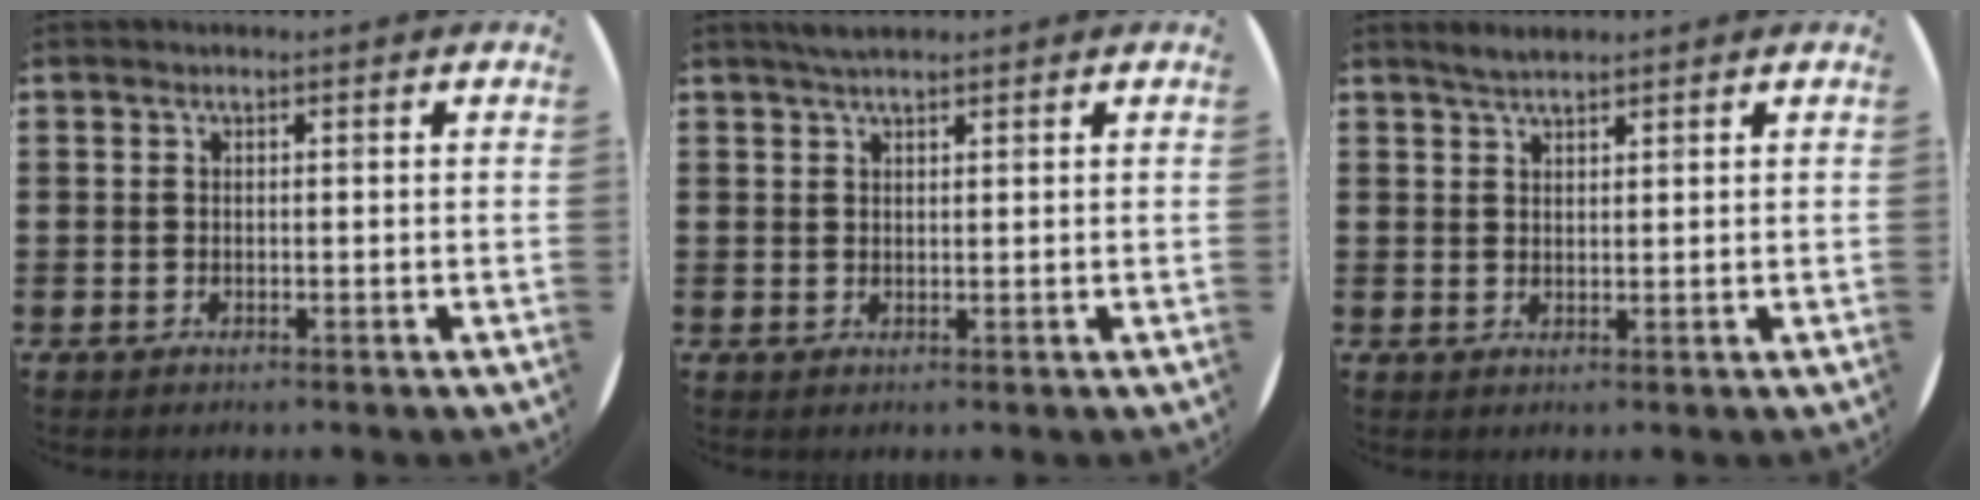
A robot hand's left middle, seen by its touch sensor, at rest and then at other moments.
{"total": 2.1, "force": [1.8, 0.4, 0.9], "torque": [-0.019, 0.004, 0.033]}
{"total": 2.2, "force": [2.1, 0.4, 0.6], "torque": [-0.014, 0.005, 0.039]}